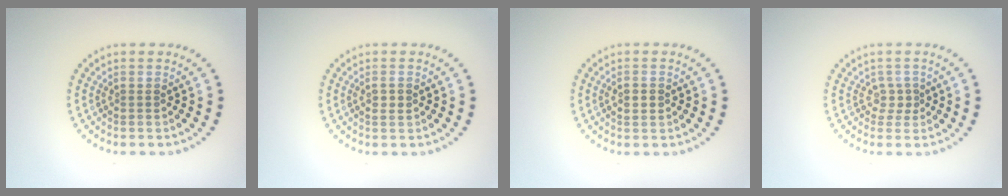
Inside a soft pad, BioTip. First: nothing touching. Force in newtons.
{"total": 1.1, "press": 1.1, "slide": 0.3}
{"total": 1.4, "press": 1.4, "slide": 0.0}
{"total": 1.4, "press": 1.0, "slide": 1.0}